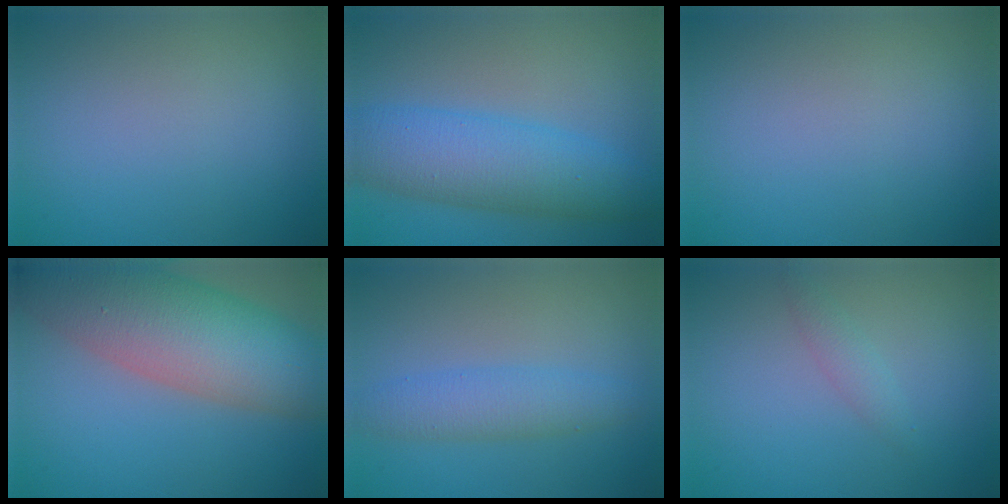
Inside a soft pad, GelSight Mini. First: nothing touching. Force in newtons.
{"total": 7.4, "press": 7.4, "slide": 0.0}
{"total": 0.0}
{"total": 11.8, "press": 11.7, "slide": 0.7}
{"total": 3.3, "press": 3.3, "slide": 0.1}
{"total": 1.3, "press": 1.3, "slide": 0.1}